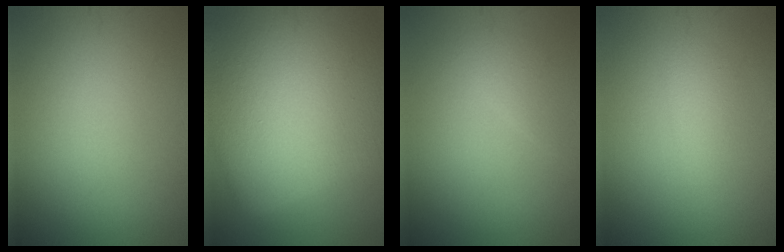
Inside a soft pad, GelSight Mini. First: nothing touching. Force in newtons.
{"total": 16.8, "press": 16.8, "slide": 0.9}
{"total": 1.3, "press": 1.3, "slide": 0.1}
{"total": 1.8, "press": 1.8, "slide": 0.2}